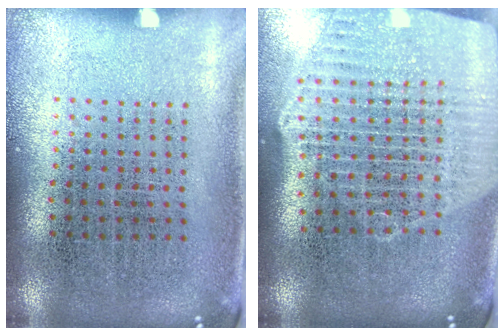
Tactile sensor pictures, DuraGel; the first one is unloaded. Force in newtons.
{"total": 2.7, "press": 2.3, "slide": 1.4}